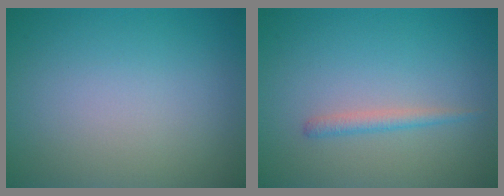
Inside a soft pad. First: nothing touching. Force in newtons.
{"total": 1.3, "press": 1.3, "slide": 0.0}